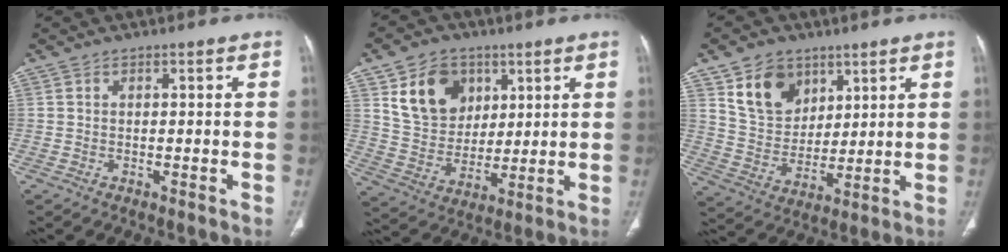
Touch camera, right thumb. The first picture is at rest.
{"total": 13.4, "force": [5.7, 10.3, 6.3], "torque": [-0.076, -0.020, 0.114]}
{"total": 11.5, "force": [6.3, 8.2, 4.9], "torque": [-0.063, -0.034, 0.126]}